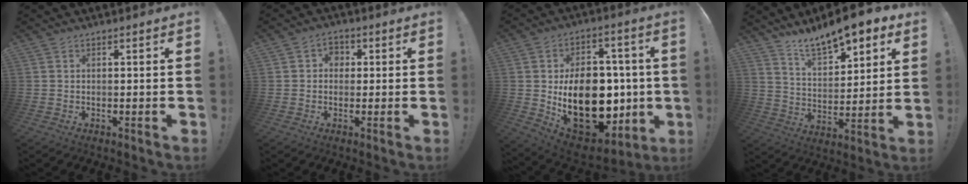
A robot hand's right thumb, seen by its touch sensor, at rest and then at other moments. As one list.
[{"total": 4.0, "force": [0.0, 3.7, 1.5], "torque": [-0.022, 0.006, 0.000]}, {"total": 25.4, "force": [-1.1, 17.1, 18.8], "torque": [-0.313, -0.009, 0.014]}, {"total": 12.6, "force": [10.7, 4.2, 5.2], "torque": [-0.092, -0.083, 0.190]}]